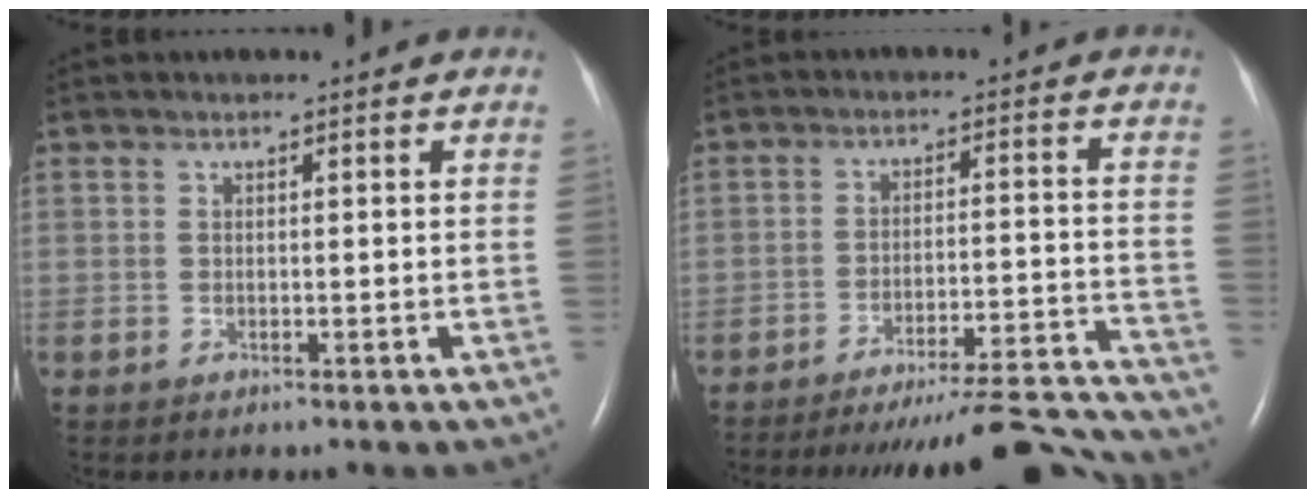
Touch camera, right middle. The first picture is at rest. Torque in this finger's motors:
{"motor_torque": [1.01, -1.13, 0.52, 0.13]}